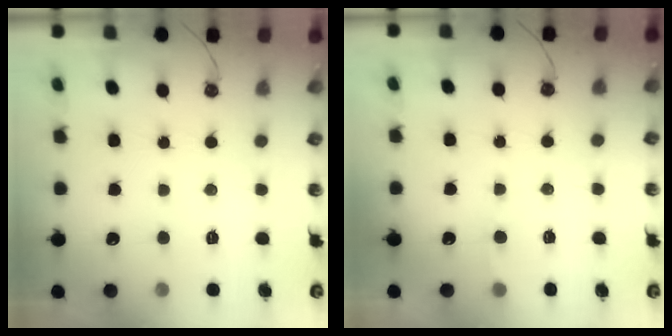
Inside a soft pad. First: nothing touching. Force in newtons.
{"total": 3.3, "press": 3.3, "slide": 0.3}